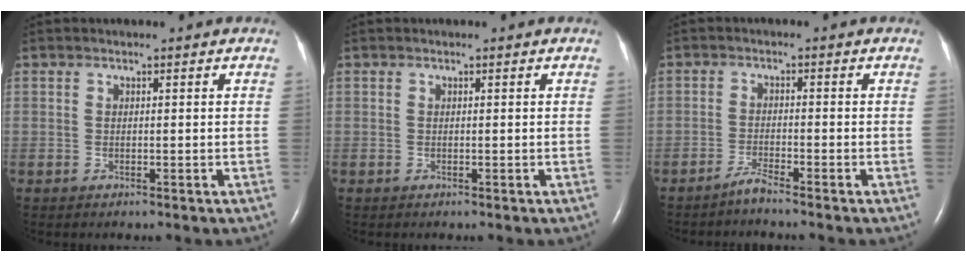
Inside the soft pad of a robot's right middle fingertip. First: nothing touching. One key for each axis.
{"total": 0.0}
{"total": 2.1, "fx": -1.9, "fy": -0.5, "fz": 0.7, "tx": -0.019, "ty": -0.005, "tz": -0.040}